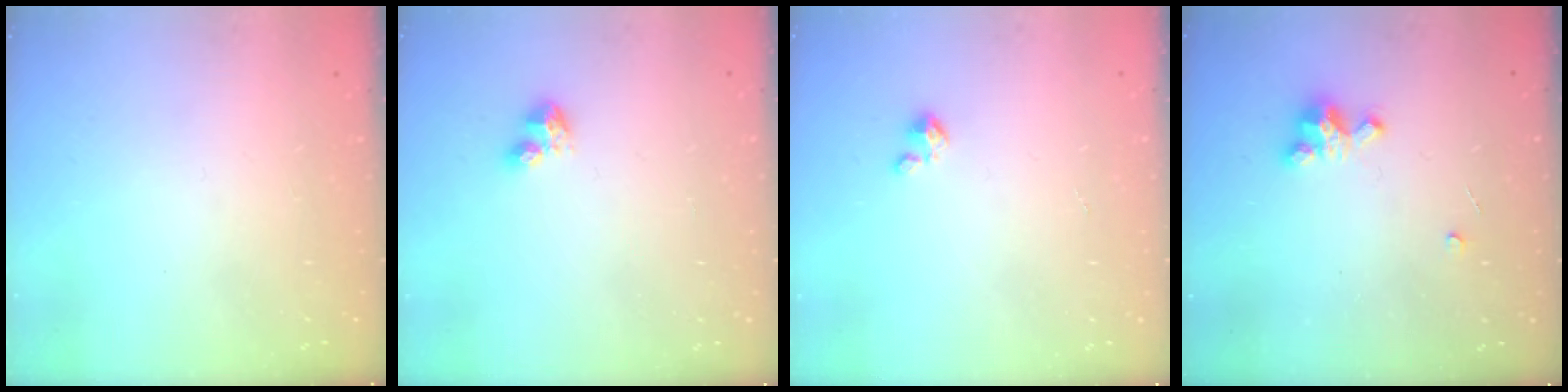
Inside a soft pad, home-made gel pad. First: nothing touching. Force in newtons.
{"total": 3.9, "press": 3.9, "slide": 0.3}
{"total": 2.1, "press": 2.1, "slide": 0.3}
{"total": 3.3, "press": 3.3, "slide": 0.3}